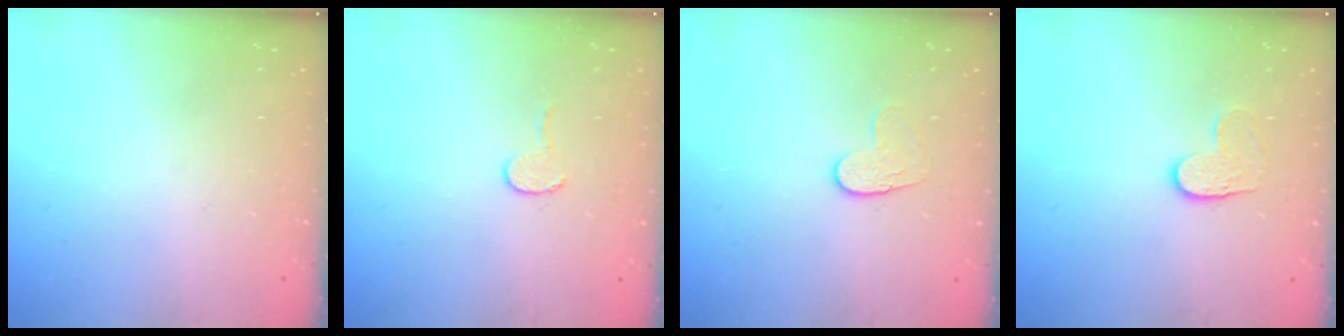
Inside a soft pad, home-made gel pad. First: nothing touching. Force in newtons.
{"total": 3.7, "press": 3.7, "slide": 0.4}
{"total": 7.9, "press": 7.8, "slide": 0.6}
{"total": 4.3, "press": 4.3, "slide": 0.5}